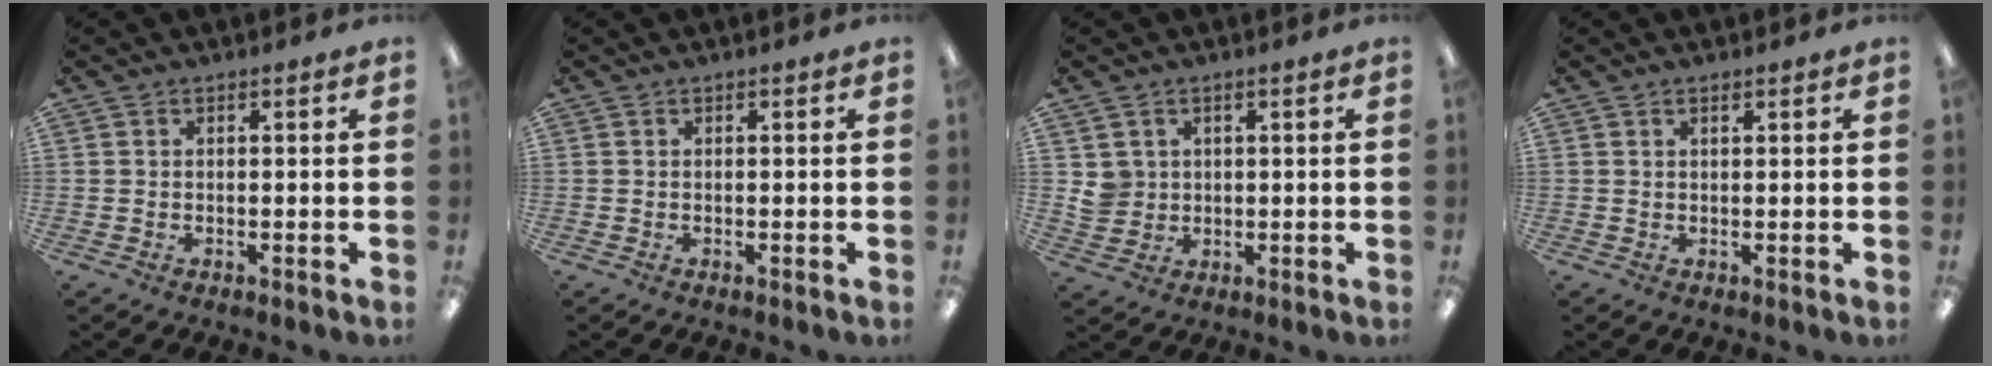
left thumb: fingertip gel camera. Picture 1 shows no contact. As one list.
[{"total": 0.0}, {"total": 4.2, "force": [1.5, 3.9, 0.7], "torque": [-0.016, 0.004, 0.028]}, {"total": 0.8, "force": [0.6, 0.2, 0.5], "torque": [-0.011, 0.001, 0.011]}]